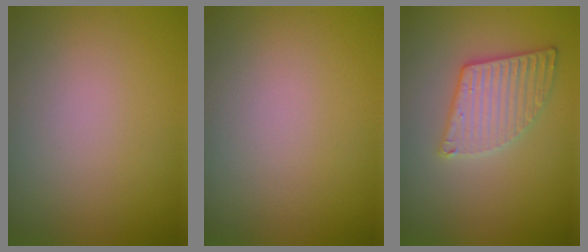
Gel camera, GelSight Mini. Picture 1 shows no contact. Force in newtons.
{"total": 0.0}
{"total": 3.4, "press": 3.4, "slide": 0.5}